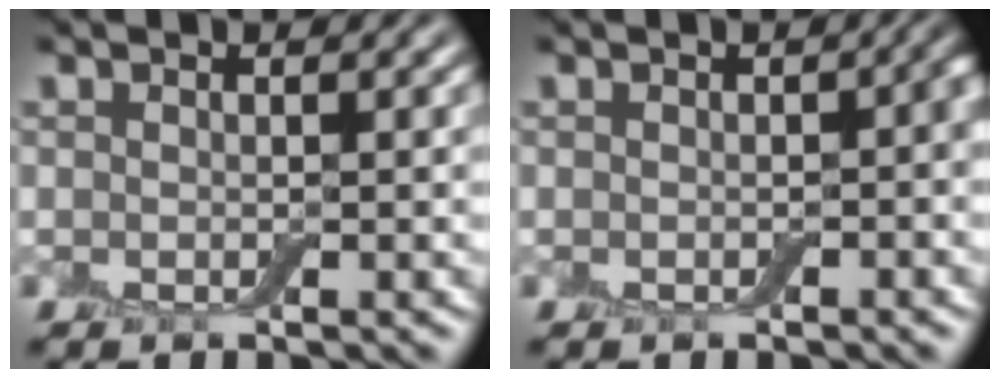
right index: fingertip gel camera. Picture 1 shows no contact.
{"total": 1.8, "force": [-0.3, 0.9, 1.6], "torque": [-0.019, 0.003, -0.005]}